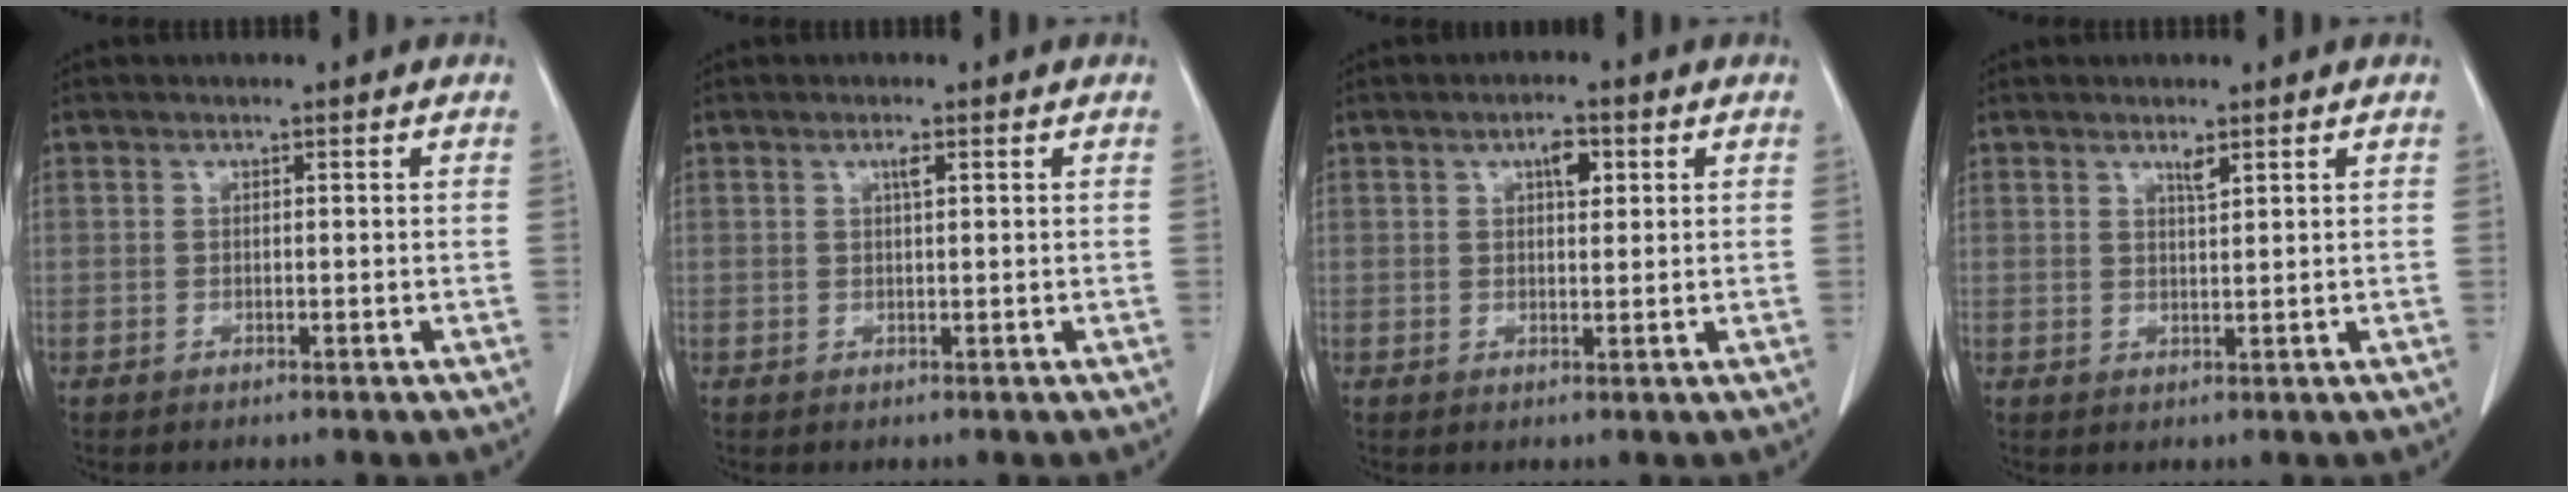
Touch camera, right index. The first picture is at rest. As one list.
[{"total": 1.2, "force": [0.5, 0.1, 1.1], "torque": [-0.020, 0.001, 0.008]}, {"total": 3.0, "force": [1.2, 1.2, 2.5], "torque": [-0.041, 0.003, 0.019]}, {"total": 1.5, "force": [1.1, 0.1, 1.1], "torque": [-0.020, -0.005, 0.019]}]